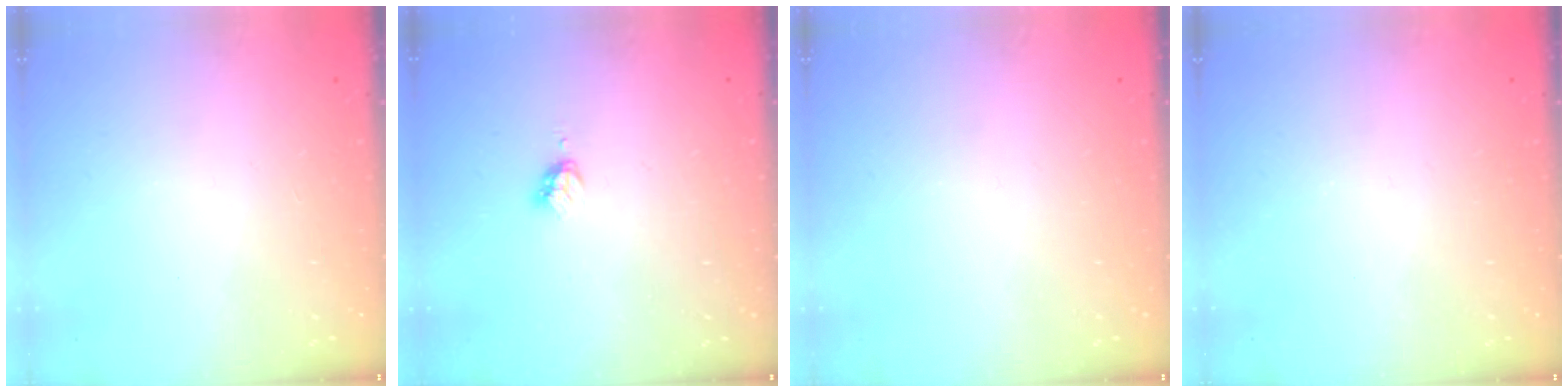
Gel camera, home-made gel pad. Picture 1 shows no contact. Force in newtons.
{"total": 2.9, "press": 2.8, "slide": 0.4}
{"total": 0.0}
{"total": 0.0}